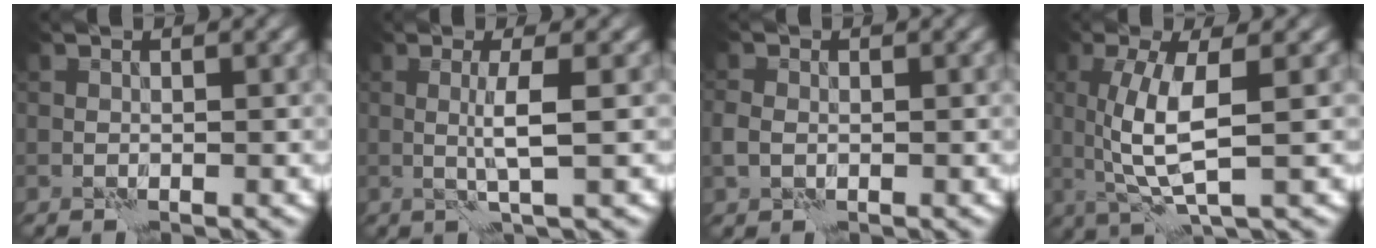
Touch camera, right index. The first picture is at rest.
{"total": 2.8, "force": [0.2, 0.4, 2.7], "torque": [-0.050, 0.002, 0.000]}
{"total": 1.6, "force": [-0.1, 1.3, 0.8], "torque": [-0.021, 0.004, -0.004]}
{"total": 5.6, "force": [0.5, 1.7, 5.3], "torque": [-0.111, 0.000, 0.014]}